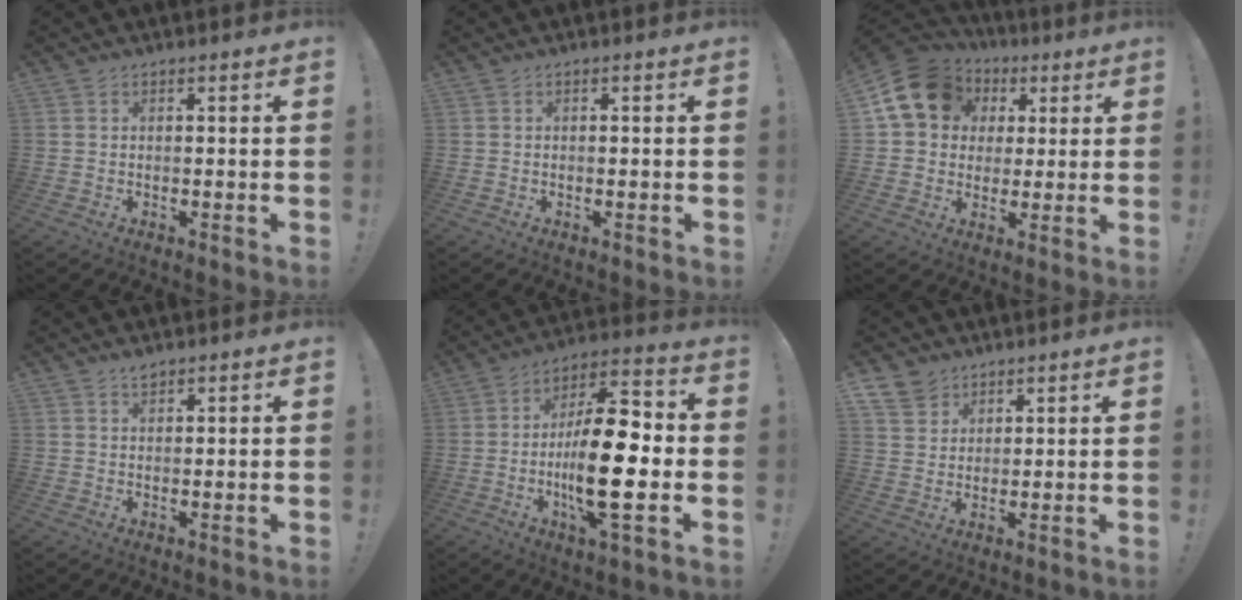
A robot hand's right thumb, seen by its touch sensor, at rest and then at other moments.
{"total": 0.0}
{"total": 15.4, "force": [5.4, 12.4, 7.4], "torque": [-0.109, -0.011, 0.109]}
{"total": 1.7, "force": [1.5, 0.4, 0.7], "torque": [0.000, -0.010, 0.025]}
{"total": 21.2, "force": [-3.5, 7.1, 19.7], "torque": [-0.348, 0.008, -0.058]}
{"total": 7.0, "force": [5.0, 4.7, 1.4], "torque": [-0.027, -0.030, 0.100]}